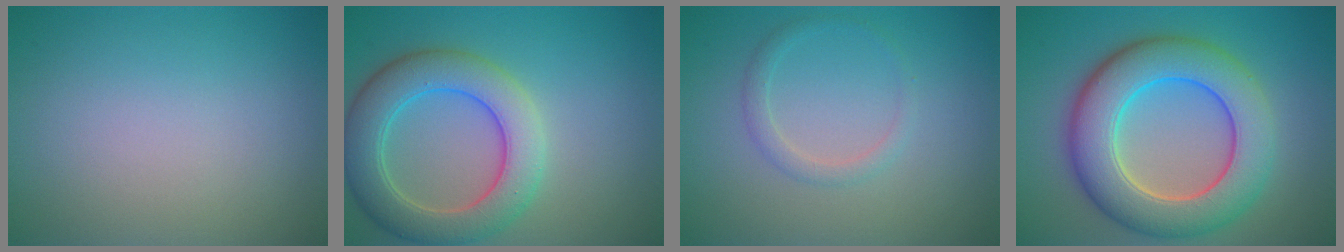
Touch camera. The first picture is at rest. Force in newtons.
{"total": 6.7, "press": 6.7, "slide": 0.2}
{"total": 1.5, "press": 1.5, "slide": 0.2}
{"total": 9.5, "press": 9.5, "slide": 0.3}